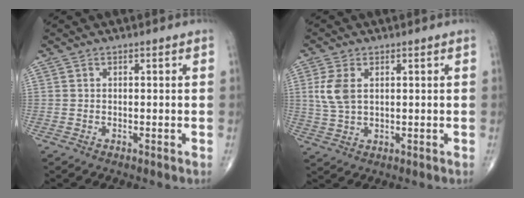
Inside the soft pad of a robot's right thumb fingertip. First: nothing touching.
{"total": 5.5, "force": [1.4, 3.2, 4.3], "torque": [-0.100, 0.000, 0.031]}